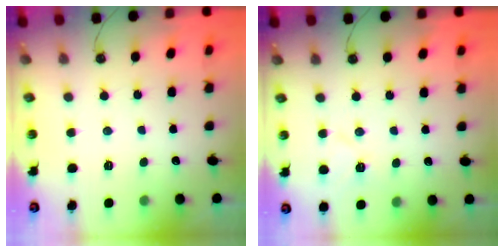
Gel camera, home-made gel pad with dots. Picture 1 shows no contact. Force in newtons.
{"total": 6.4, "press": 6.4, "slide": 0.5}